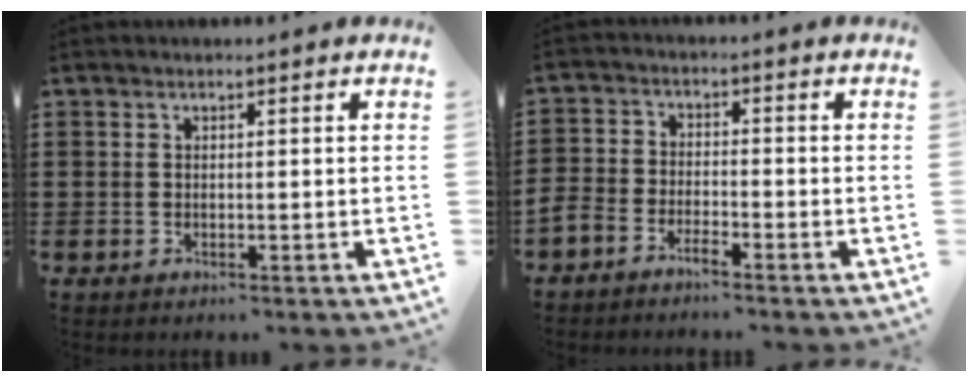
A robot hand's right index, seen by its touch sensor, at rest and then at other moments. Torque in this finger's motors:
{"motor_torque": [1.09, 1.05, 0.33, 0.08]}